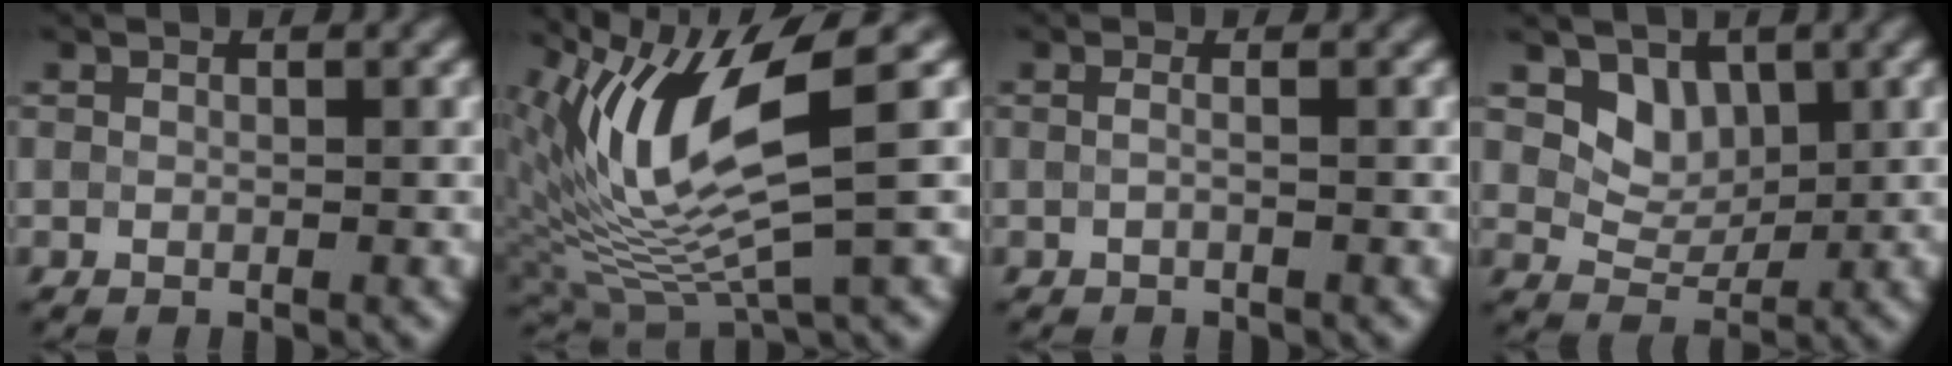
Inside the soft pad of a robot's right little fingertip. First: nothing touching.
{"total": 9.6, "force": [3.4, 2.4, 8.7], "torque": [-0.184, -0.006, 0.070]}
{"total": 0.7, "force": [-0.1, 0.0, 0.7], "torque": [-0.017, -0.007, -0.009]}
{"total": 3.2, "force": [1.6, 2.3, 1.6], "torque": [-0.030, -0.006, 0.024]}